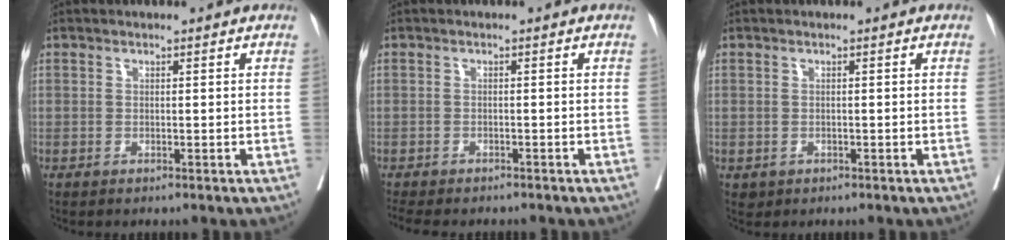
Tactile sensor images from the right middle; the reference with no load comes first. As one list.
[{"total": 7.6, "force": [-6.6, 2.3, 3.1], "torque": [-0.043, -0.005, -0.092]}, {"total": 0.9, "force": [-0.3, 0.8, 0.2], "torque": [-0.004, 0.002, 0.002]}]